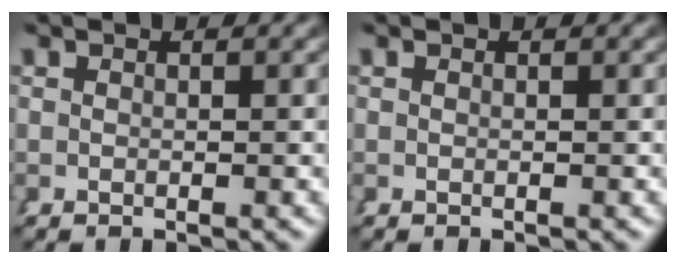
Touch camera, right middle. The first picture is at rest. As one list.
[{"total": 0.0}]